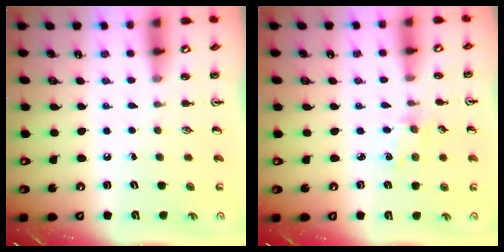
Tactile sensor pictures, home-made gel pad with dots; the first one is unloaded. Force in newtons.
{"total": 2.5, "press": 2.4, "slide": 0.4}